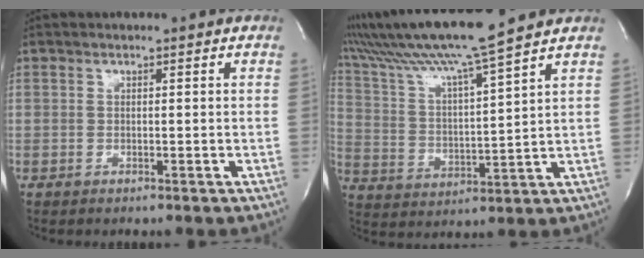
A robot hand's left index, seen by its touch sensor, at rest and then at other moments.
{"total": 16.0, "force": [13.3, -1.6, 8.6], "torque": [-0.171, 0.002, 0.228]}